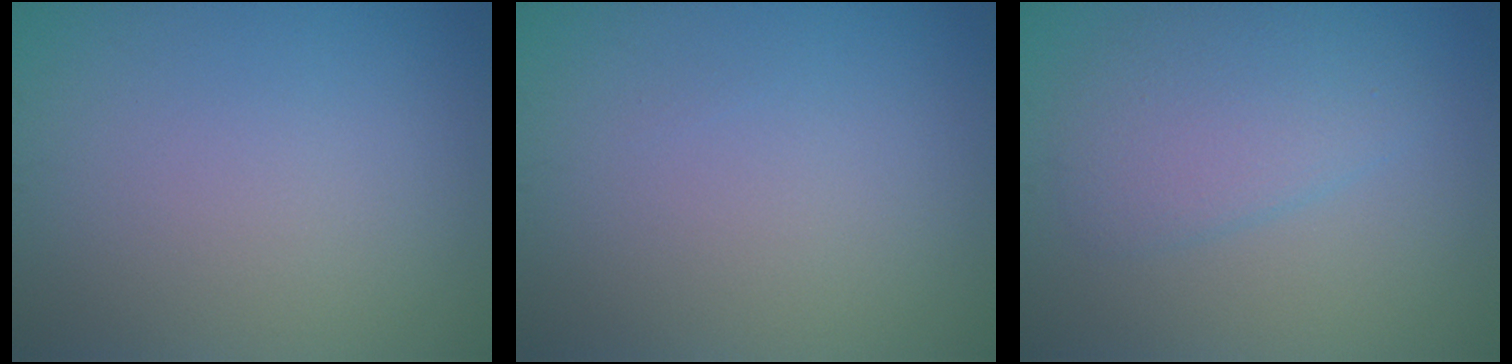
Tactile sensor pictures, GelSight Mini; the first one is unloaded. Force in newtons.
{"total": 0.0}
{"total": 3.6, "press": 3.6, "slide": 0.0}